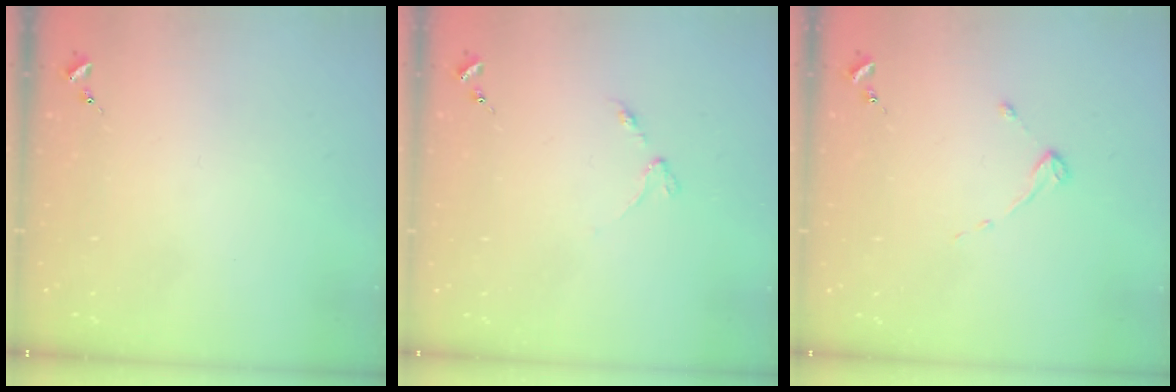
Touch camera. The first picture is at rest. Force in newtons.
{"total": 3.2, "press": 3.1, "slide": 0.5}
{"total": 2.7, "press": 2.7, "slide": 0.3}